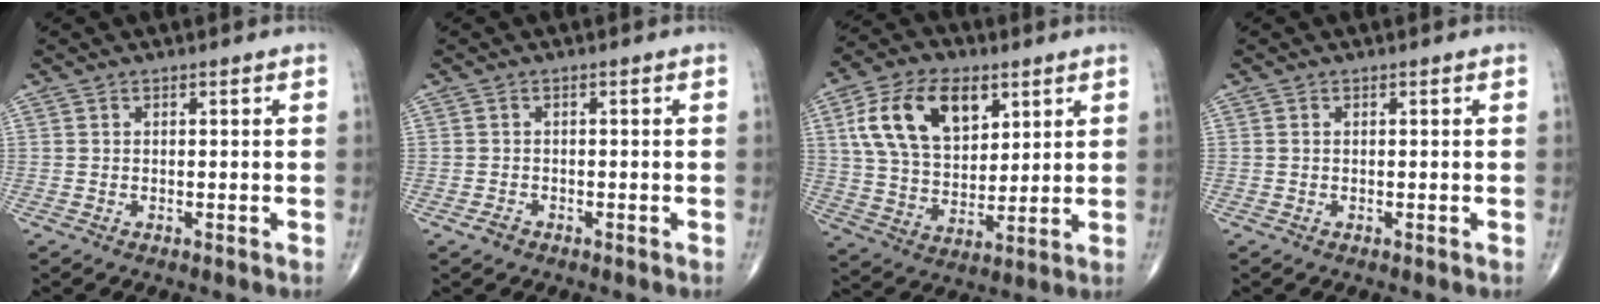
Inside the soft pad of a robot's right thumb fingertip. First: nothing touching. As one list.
[{"total": 1.3, "force": [-0.9, 0.9, 0.4], "torque": [-0.010, 0.004, -0.018]}, {"total": 16.6, "force": [6.6, 10.2, 11.4], "torque": [-0.182, -0.014, 0.126]}, {"total": 0.0}]